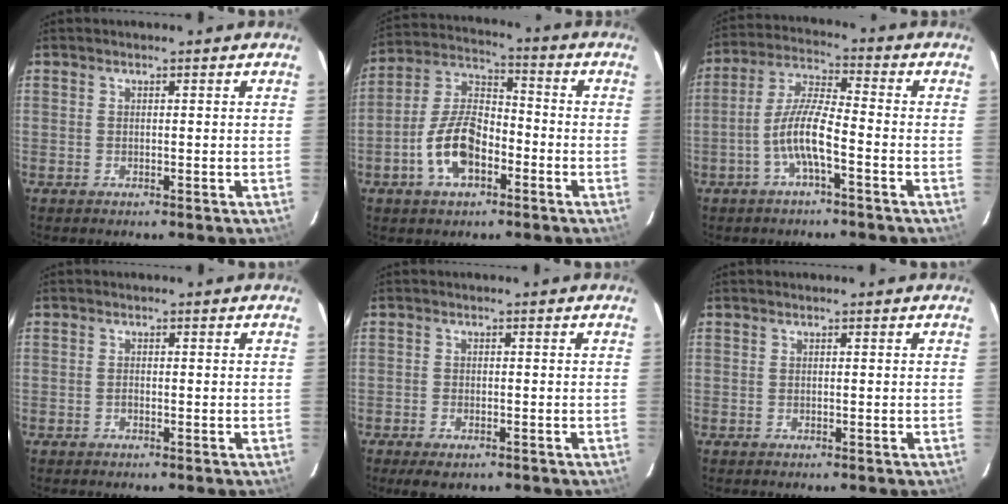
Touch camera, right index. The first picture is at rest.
{"total": 11.9, "force": [-4.9, 6.4, 8.8], "torque": [-0.179, 0.020, -0.086]}
{"total": 8.0, "force": [-3.4, 1.3, 7.2], "torque": [-0.155, 0.007, -0.066]}
{"total": 0.7, "force": [-0.4, 0.5, 0.3], "torque": [-0.004, 0.001, -0.007]}
{"total": 3.9, "force": [-2.7, 1.8, 2.2], "torque": [-0.055, -0.013, -0.046]}
{"total": 0.0}